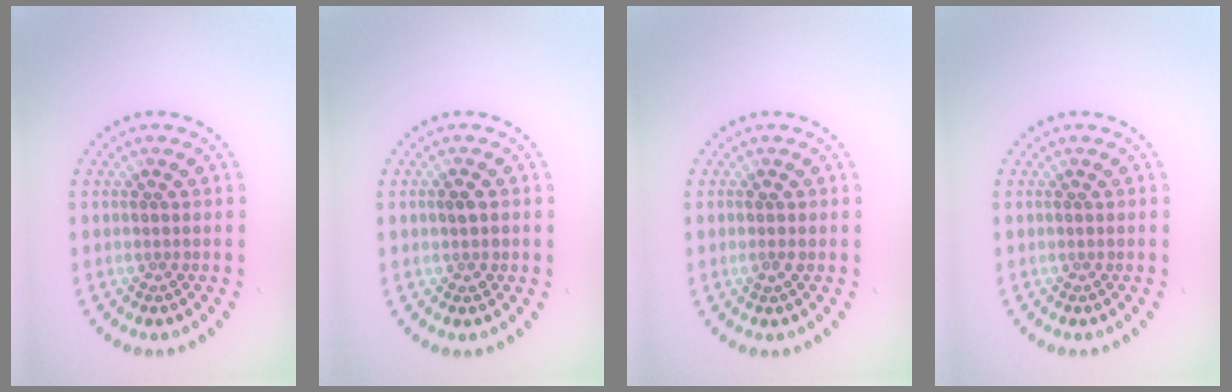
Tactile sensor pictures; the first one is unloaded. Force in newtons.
{"total": 1.2, "press": 1.2, "slide": 0.0}
{"total": 0.8, "press": 0.8, "slide": 0.2}
{"total": 0.0}